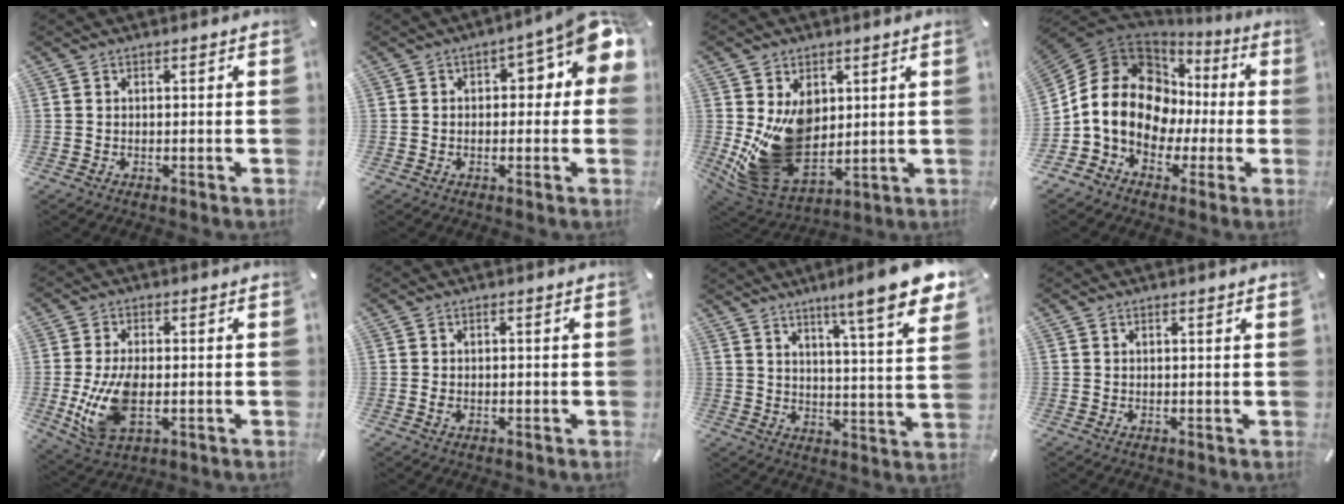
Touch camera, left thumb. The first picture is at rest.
{"total": 9.3, "force": [2.9, 4.3, 7.7], "torque": [-0.098, -0.027, 0.044]}
{"total": 15.5, "force": [1.6, 12.2, 9.5], "torque": [-0.186, -0.033, 0.039]}
{"total": 18.8, "force": [-0.1, 15.9, 10.0], "torque": [-0.202, -0.009, 0.006]}
{"total": 10.8, "force": [-1.4, 6.3, 8.7], "torque": [-0.185, -0.010, -0.019]}
{"total": 1.0, "force": [-0.2, 0.6, 0.7], "torque": [-0.014, 0.001, -0.005]}
{"total": 13.2, "force": [9.5, 1.0, 9.0], "torque": [-0.141, -0.069, 0.149]}
{"total": 0.5, "force": [0.4, 0.0, 0.4], "torque": [-0.006, -0.002, 0.007]}